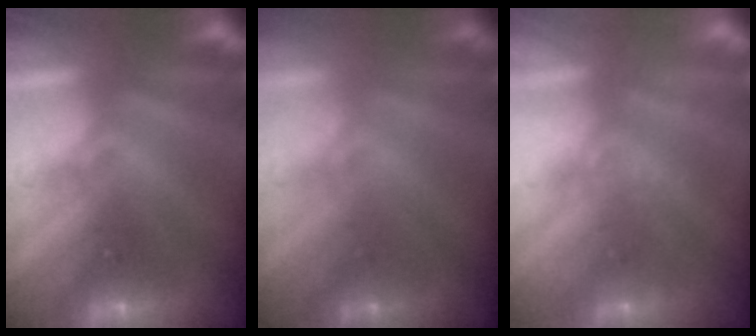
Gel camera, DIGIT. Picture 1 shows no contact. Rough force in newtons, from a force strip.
{"total": 1.6}
{"total": 2.3}